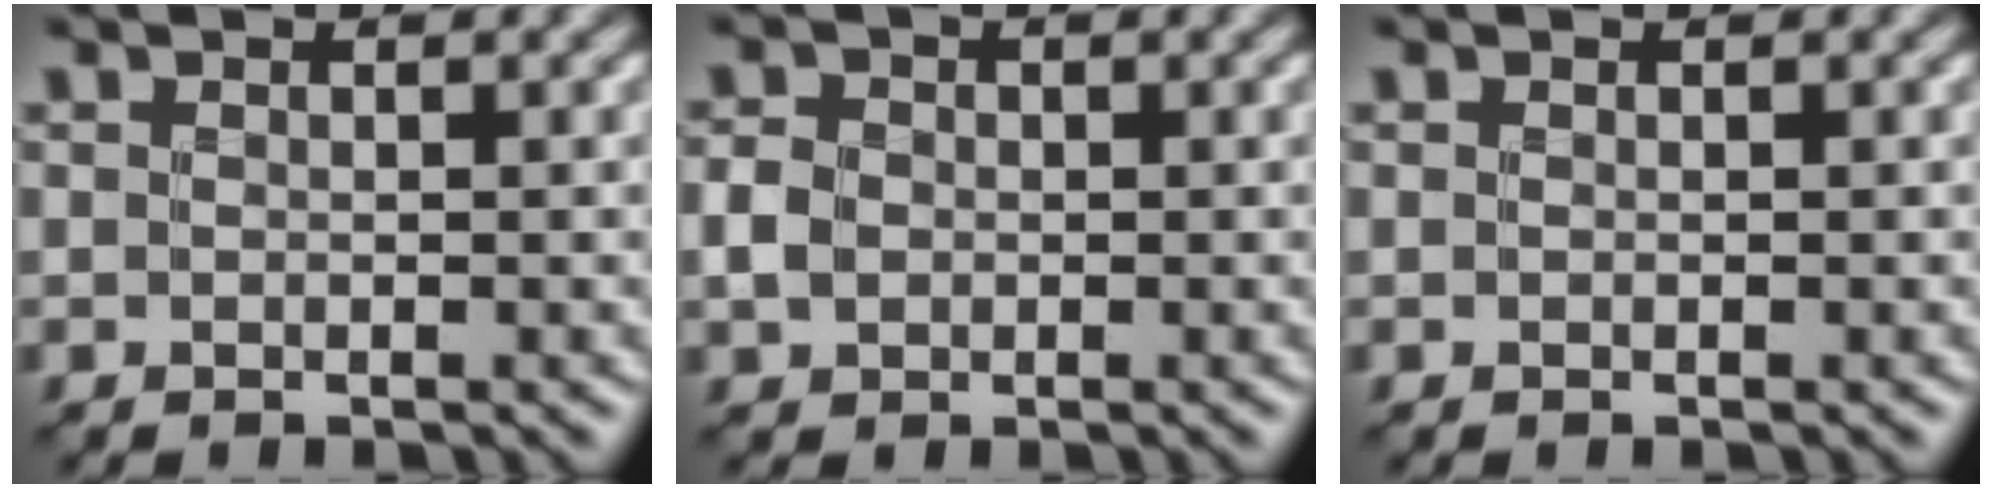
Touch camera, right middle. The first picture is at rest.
{"total": 2.1, "force": [-0.2, 1.8, 1.0], "torque": [-0.021, 0.000, -0.009]}
{"total": 0.0}